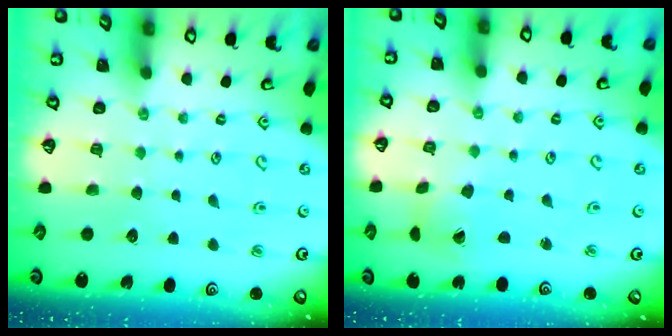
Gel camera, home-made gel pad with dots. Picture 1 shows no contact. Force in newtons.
{"total": 1.4, "press": 1.4, "slide": 0.2}